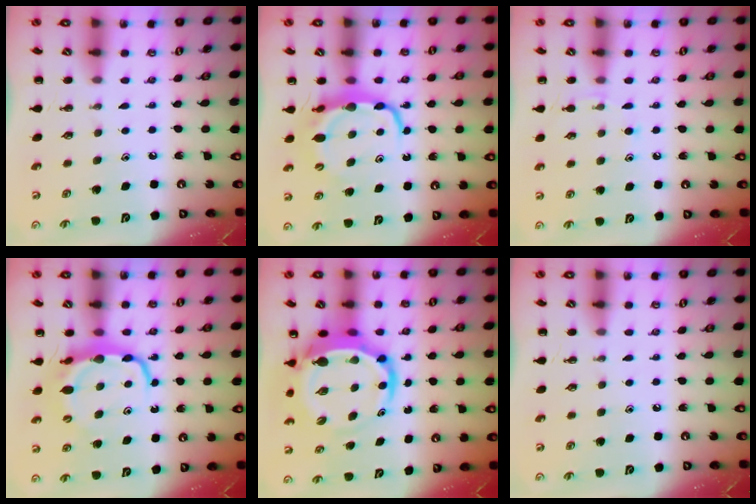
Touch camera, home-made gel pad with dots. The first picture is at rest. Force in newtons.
{"total": 7.7, "press": 7.6, "slide": 1.1}
{"total": 6.9, "press": 6.6, "slide": 1.9}
{"total": 7.7, "press": 7.6, "slide": 1.1}
{"total": 9.1, "press": 8.7, "slide": 2.5}
{"total": 0.0}